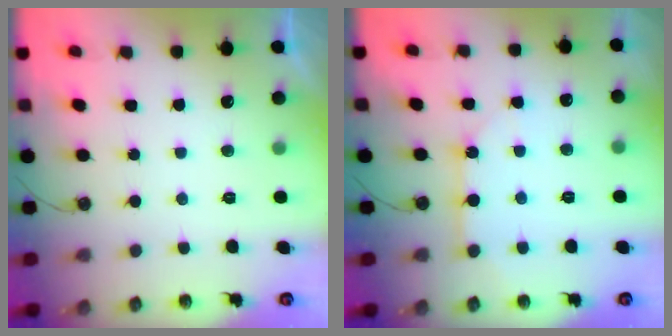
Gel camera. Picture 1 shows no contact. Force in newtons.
{"total": 8.8, "press": 8.8, "slide": 0.8}